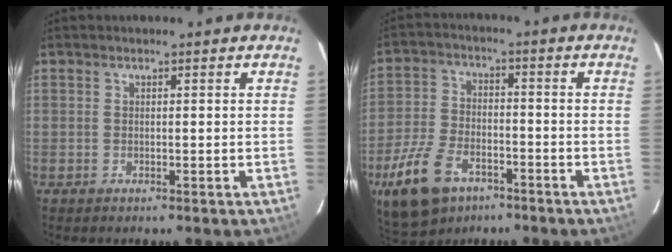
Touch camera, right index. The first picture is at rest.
{"total": 13.7, "force": [-8.0, 7.7, 7.9], "torque": [-0.191, -0.013, -0.144]}